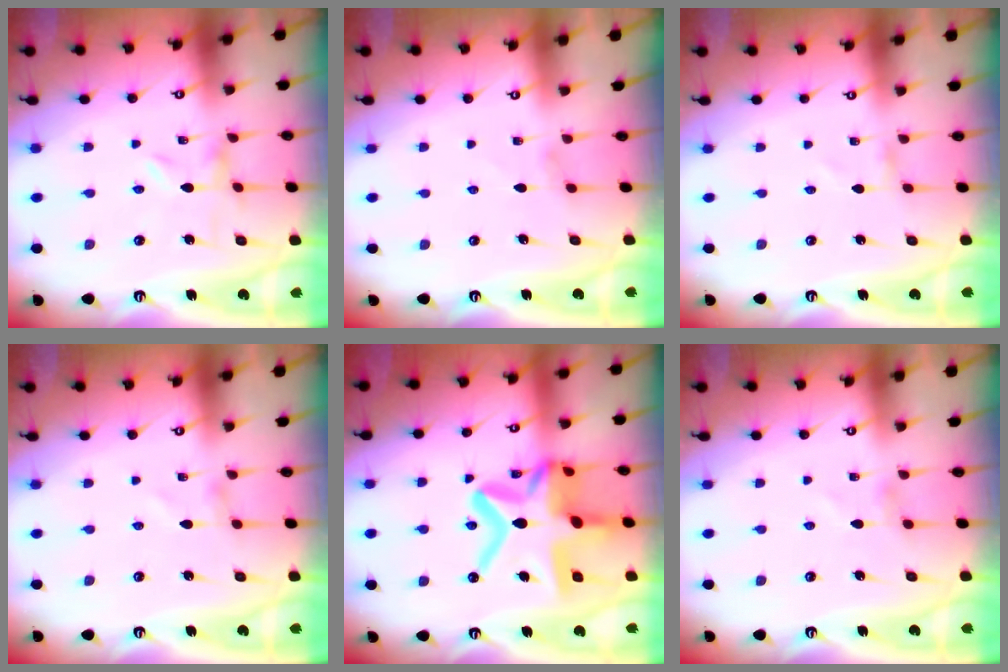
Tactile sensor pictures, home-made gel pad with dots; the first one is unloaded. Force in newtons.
{"total": 1.4, "press": 1.4, "slide": 0.3}
{"total": 0.0}
{"total": 1.1, "press": 1.1, "slide": 0.1}
{"total": 22.6, "press": 22.5, "slide": 2.1}
{"total": 0.0}